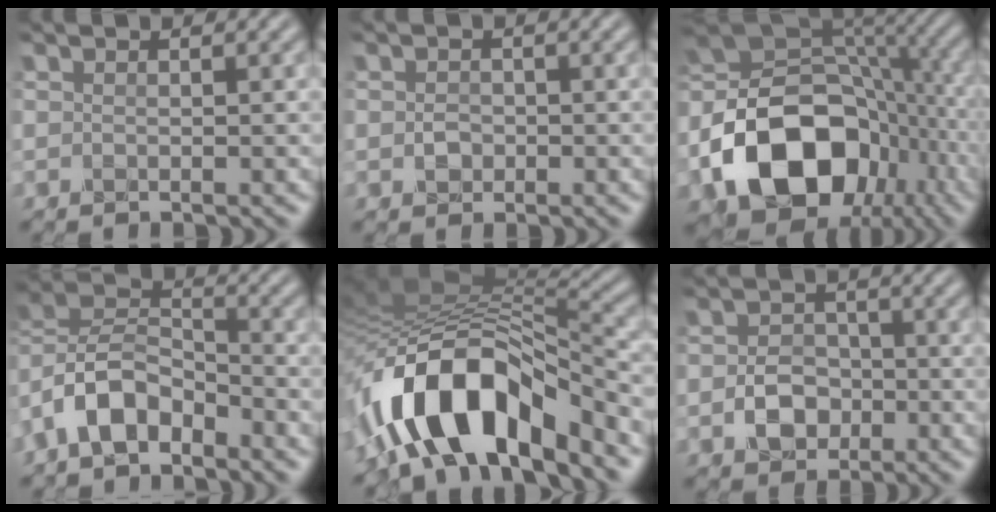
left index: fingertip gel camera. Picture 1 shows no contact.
{"total": 1.3, "force": [-0.3, 1.1, 0.7], "torque": [-0.014, -0.001, -0.009]}
{"total": 16.1, "force": [-6.1, 11.3, 9.6], "torque": [-0.171, -0.018, -0.104]}
{"total": 6.6, "force": [-4.1, 3.5, 3.8], "torque": [-0.076, 0.009, -0.093]}
{"total": 13.1, "force": [-6.7, 5.8, 9.7], "torque": [-0.165, 0.009, -0.126]}
{"total": 3.4, "force": [-1.3, 2.5, 1.7], "torque": [-0.030, 0.002, -0.026]}